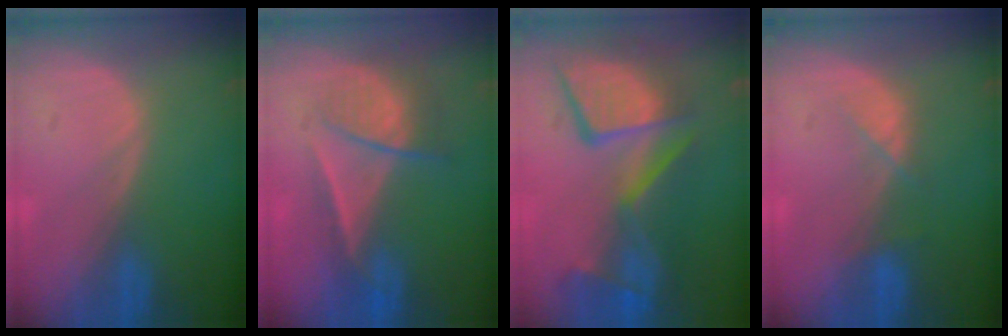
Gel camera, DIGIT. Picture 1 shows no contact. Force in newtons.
{"total": 6.7, "press": 6.1, "slide": 2.9}
{"total": 12.5, "press": 11.3, "slide": 5.3}
{"total": 2.4, "press": 2.3, "slide": 0.5}